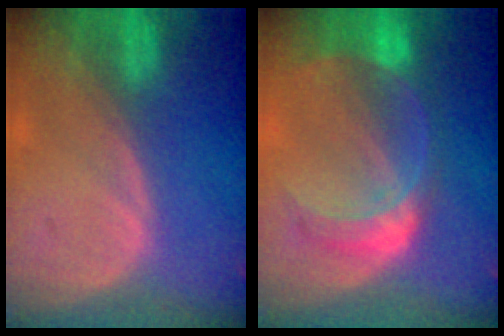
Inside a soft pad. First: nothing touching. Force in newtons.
{"total": 7.6, "press": 6.6, "slide": 3.8}